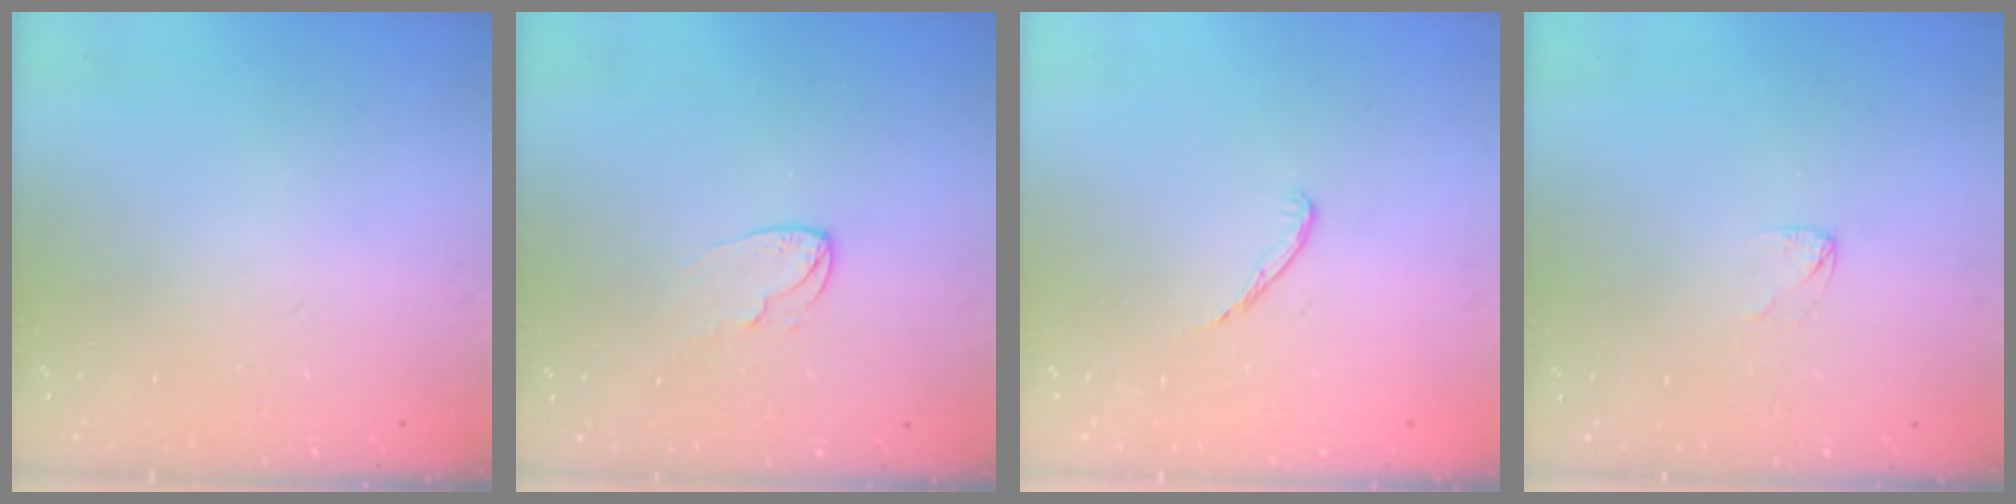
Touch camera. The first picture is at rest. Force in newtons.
{"total": 6.0, "press": 6.0, "slide": 0.4}
{"total": 3.6, "press": 3.6, "slide": 0.3}
{"total": 2.4, "press": 2.4, "slide": 0.2}